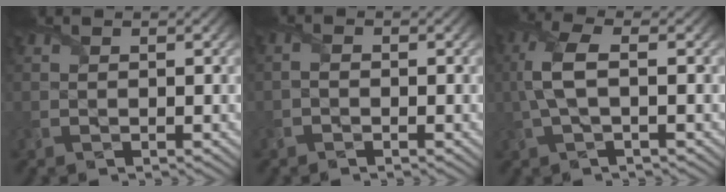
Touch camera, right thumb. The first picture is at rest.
{"total": 0.9, "force": [-0.6, 0.4, 0.5], "torque": [-0.013, 0.000, -0.015]}
{"total": 4.9, "force": [0.0, 1.7, 4.6], "torque": [-0.118, 0.008, -0.007]}